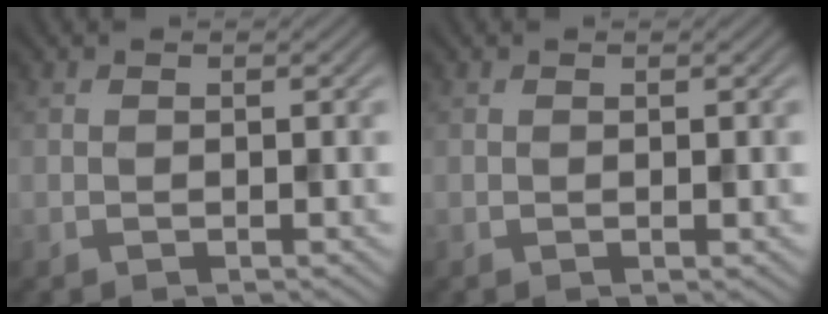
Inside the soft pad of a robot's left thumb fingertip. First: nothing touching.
{"total": 0.0}